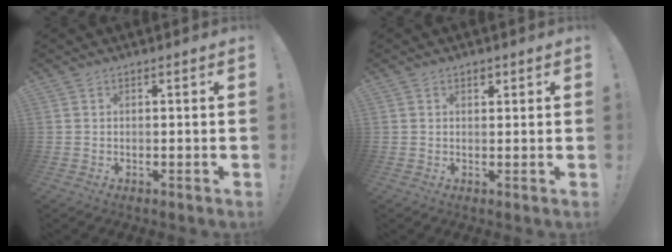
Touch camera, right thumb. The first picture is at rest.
{"total": 1.4, "force": [0.9, 0.9, 0.5], "torque": [0.002, -0.003, 0.013]}